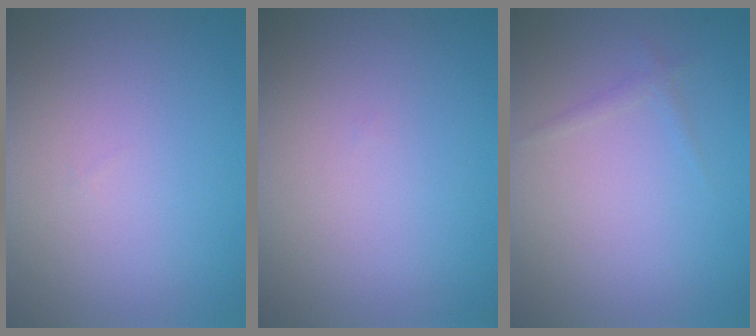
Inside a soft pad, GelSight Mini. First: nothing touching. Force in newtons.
{"total": 0.0}
{"total": 0.8, "press": 0.8, "slide": 0.1}